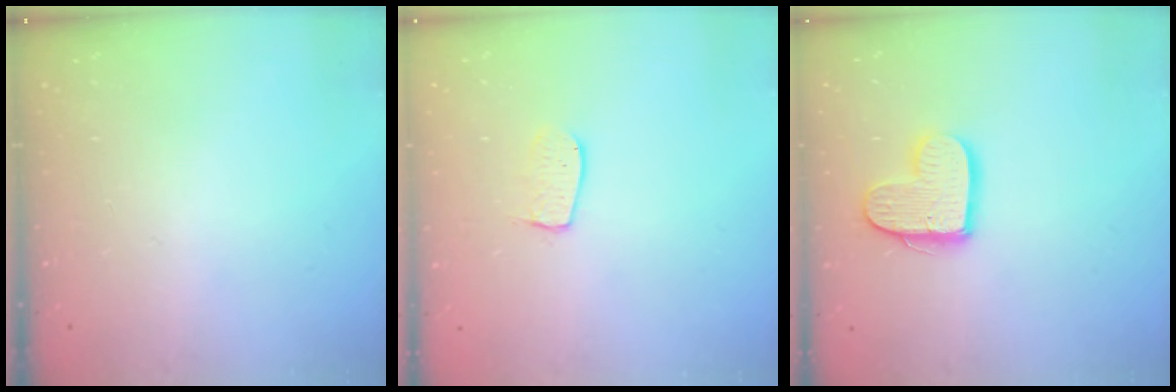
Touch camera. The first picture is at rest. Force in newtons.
{"total": 6.7, "press": 6.7, "slide": 0.5}
{"total": 13.4, "press": 13.3, "slide": 1.2}